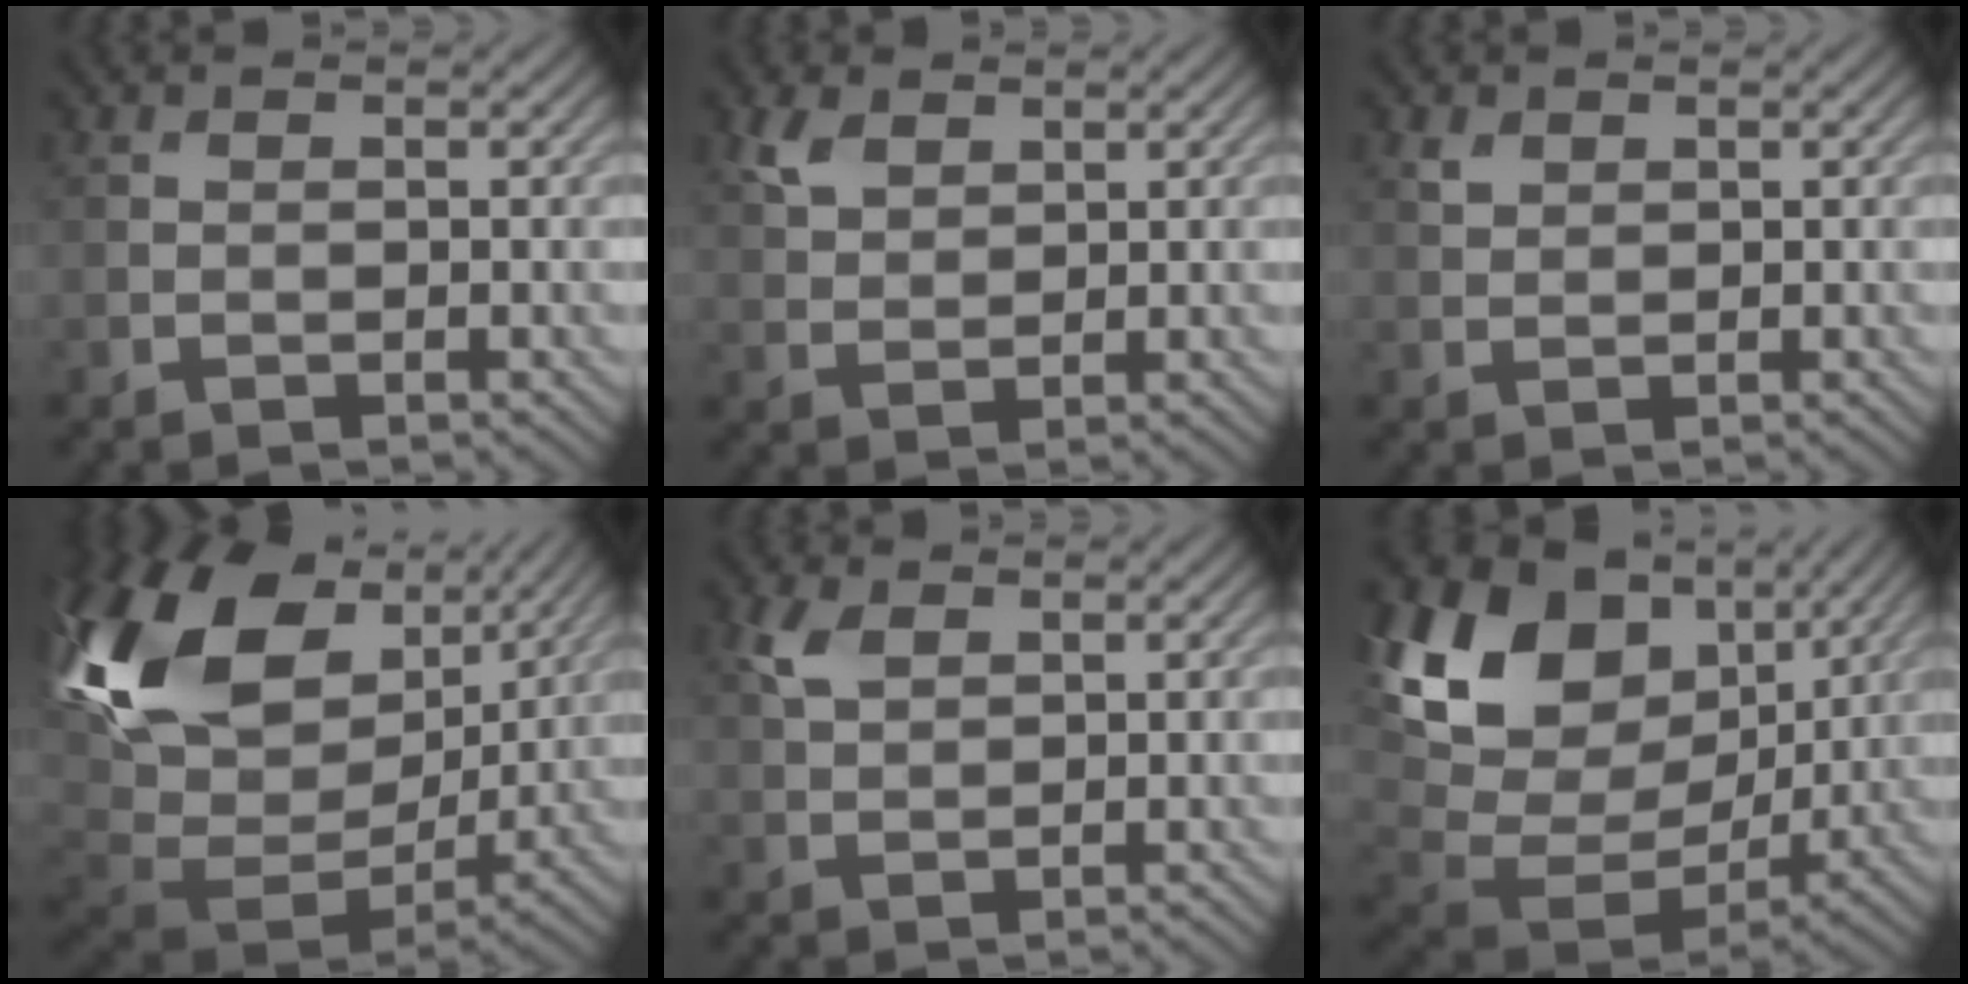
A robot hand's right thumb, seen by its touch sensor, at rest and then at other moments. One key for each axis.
{"total": 3.4, "fx": 2.2, "fy": 2.0, "fz": 1.7, "tx": -0.044, "ty": 0.001, "tz": 0.048}
{"total": 1.3, "fx": 0.9, "fy": 0.7, "fz": 0.4, "tx": -0.012, "ty": -0.001, "tz": 0.021}
{"total": 20.2, "fx": 6.9, "fy": 13.0, "fz": 13.8, "tx": -0.321, "ty": 0.007, "tz": 0.136}
{"total": 3.3, "fx": 1.8, "fy": 1.9, "fz": 2.1, "tx": -0.054, "ty": 0.004, "tz": 0.036}
{"total": 16.9, "fx": 6.2, "fy": 11.8, "fz": 10.4, "tx": -0.246, "ty": 0.012, "tz": 0.131}